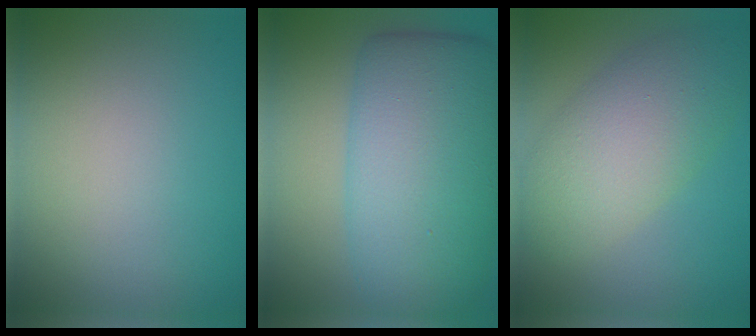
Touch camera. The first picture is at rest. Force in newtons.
{"total": 10.5, "press": 10.5, "slide": 0.1}
{"total": 7.2, "press": 7.2, "slide": 0.3}